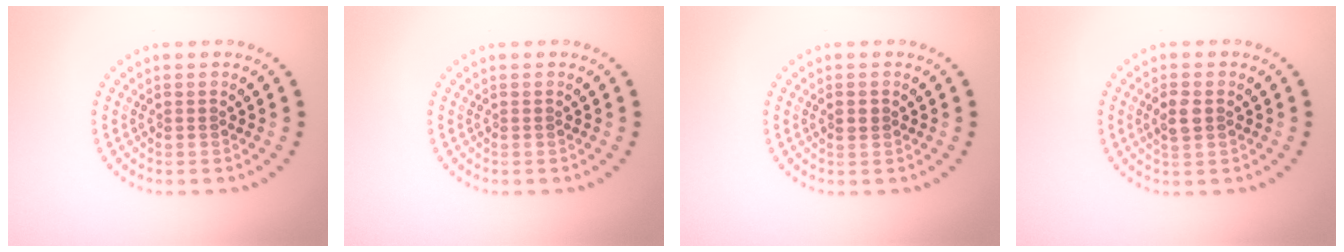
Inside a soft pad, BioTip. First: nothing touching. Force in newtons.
{"total": 0.0}
{"total": 1.4, "press": 1.4, "slide": 0.2}
{"total": 2.0, "press": 2.0, "slide": 0.3}